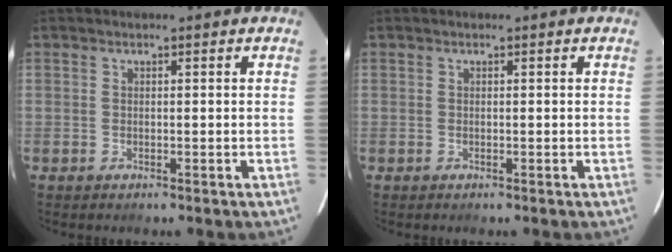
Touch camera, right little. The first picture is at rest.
{"total": 0.0}